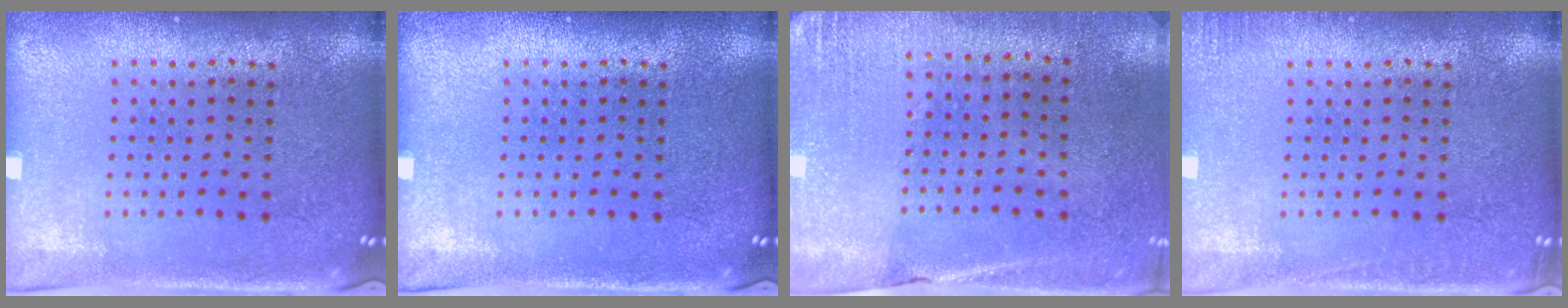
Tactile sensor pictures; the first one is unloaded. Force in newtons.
{"total": 0.0}
{"total": 2.6, "press": 2.4, "slide": 1.0}
{"total": 1.3, "press": 1.3, "slide": 0.3}